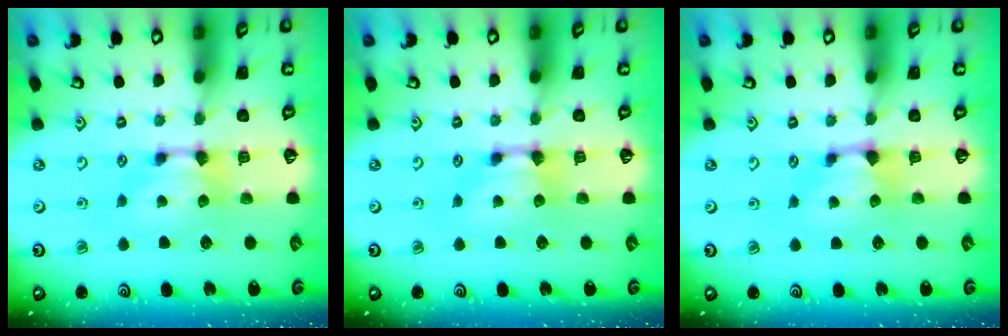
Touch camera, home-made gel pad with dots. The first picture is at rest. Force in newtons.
{"total": 0.6, "press": 0.0, "slide": 0.6}
{"total": 1.0, "press": 0.7, "slide": 0.6}